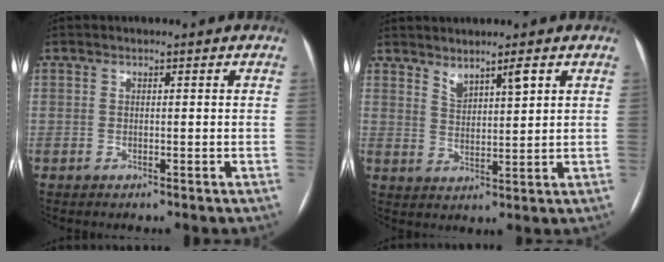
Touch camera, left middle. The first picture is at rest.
{"total": 3.8, "force": [2.7, 0.5, 2.6], "torque": [-0.050, 0.000, 0.054]}